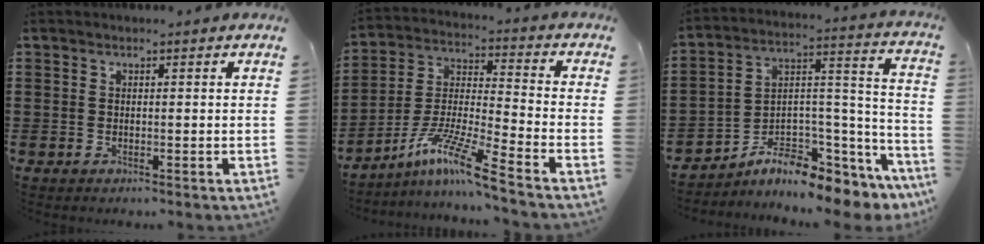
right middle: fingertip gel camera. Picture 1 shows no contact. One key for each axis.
{"total": 10.6, "fx": -8.1, "fy": 0.0, "fz": 6.8, "tx": -0.144, "ty": -0.008, "tz": -0.165}
{"total": 6.9, "fx": -5.9, "fy": 2.5, "fz": 2.7, "tx": -0.057, "ty": -0.012, "tz": -0.113}